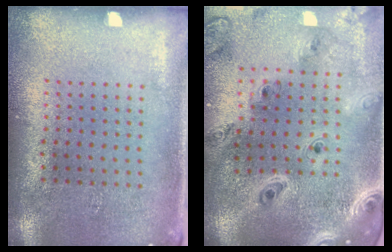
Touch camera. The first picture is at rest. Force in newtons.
{"total": 2.7, "press": 2.4, "slide": 1.3}